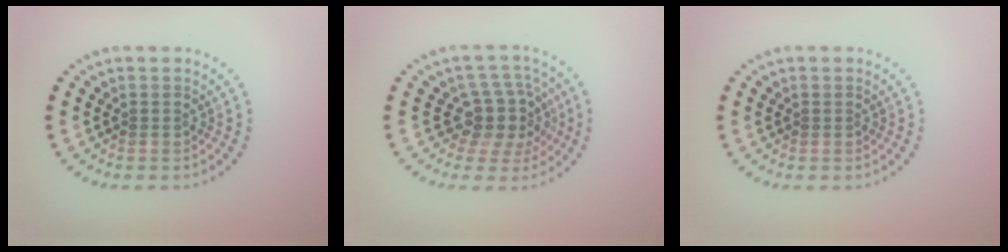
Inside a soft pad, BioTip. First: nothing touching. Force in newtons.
{"total": 4.0, "press": 3.2, "slide": 2.4}
{"total": 0.0}